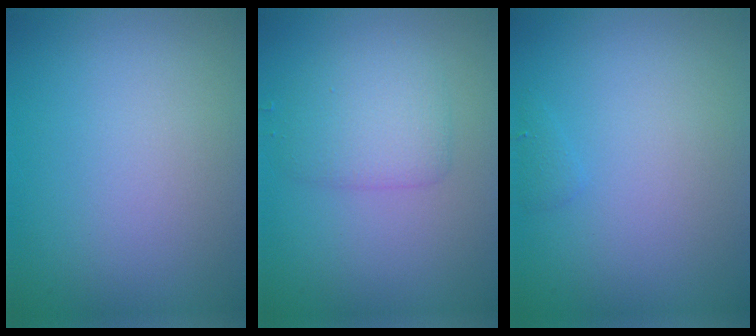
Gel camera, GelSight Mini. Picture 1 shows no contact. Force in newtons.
{"total": 2.9, "press": 2.9, "slide": 0.0}
{"total": 0.6, "press": 0.5, "slide": 0.0}